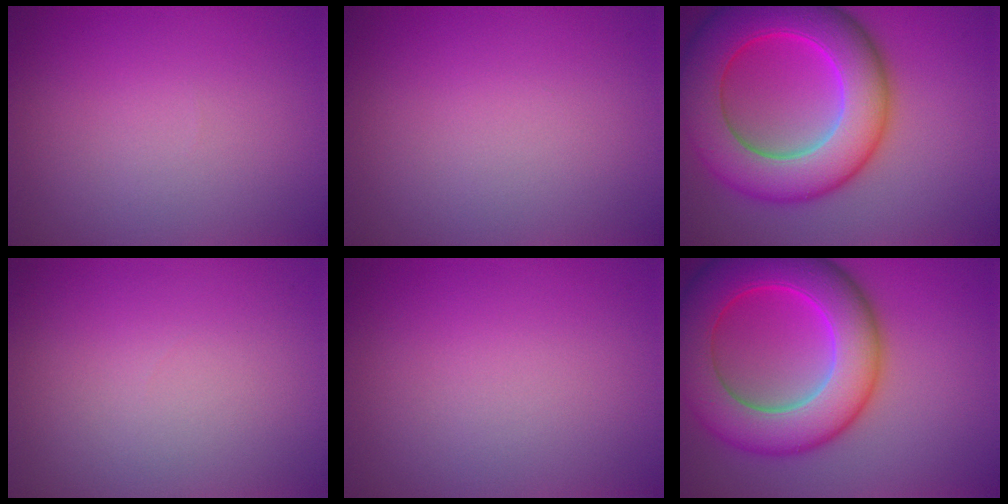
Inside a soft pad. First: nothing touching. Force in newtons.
{"total": 0.0}
{"total": 11.4, "press": 11.4, "slide": 0.3}
{"total": 0.0}
{"total": 0.0}
{"total": 11.0, "press": 11.0, "slide": 0.2}